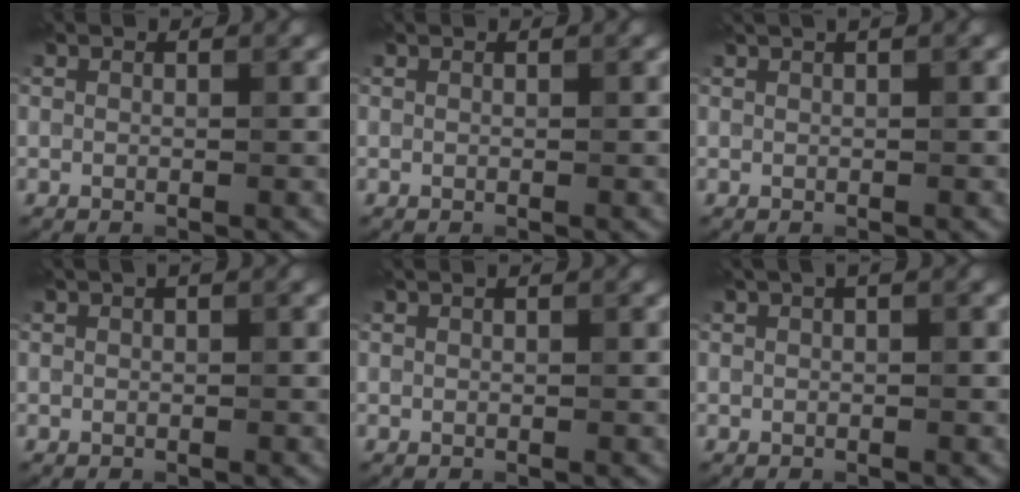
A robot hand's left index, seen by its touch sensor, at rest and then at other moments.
{"total": 0.0}
{"total": 1.9, "force": [1.2, 0.5, 1.4], "torque": [-0.018, 0.000, 0.013]}
{"total": 0.8, "force": [0.4, 0.1, 0.7], "torque": [-0.010, 0.006, 0.006]}
{"total": 0.7, "force": [0.5, 0.1, 0.5], "torque": [-0.011, 0.003, 0.004]}
{"total": 1.5, "force": [0.8, 0.3, 1.3], "torque": [-0.021, 0.002, 0.011]}